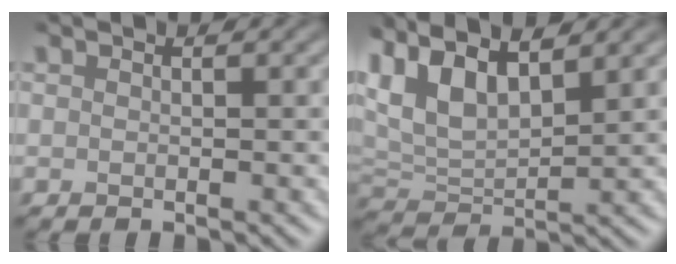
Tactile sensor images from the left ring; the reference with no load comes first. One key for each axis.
{"total": 7.2, "fx": 3.8, "fy": 3.0, "fz": 5.3, "tx": -0.127, "ty": 0.017, "tz": 0.071}